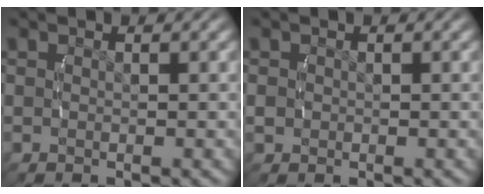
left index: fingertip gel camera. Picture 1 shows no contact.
{"total": 0.7, "force": [-0.3, 0.6, 0.1], "torque": [-0.010, -0.006, 0.002]}